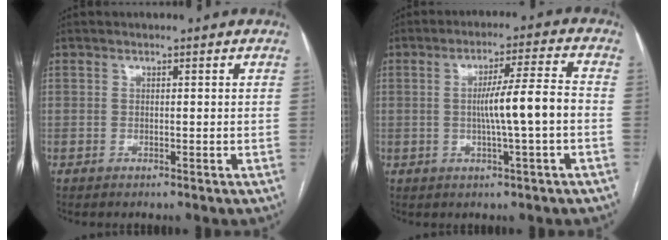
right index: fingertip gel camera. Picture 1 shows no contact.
{"total": 8.0, "force": [-1.0, -0.5, 8.0], "torque": [-0.132, 0.008, -0.015]}